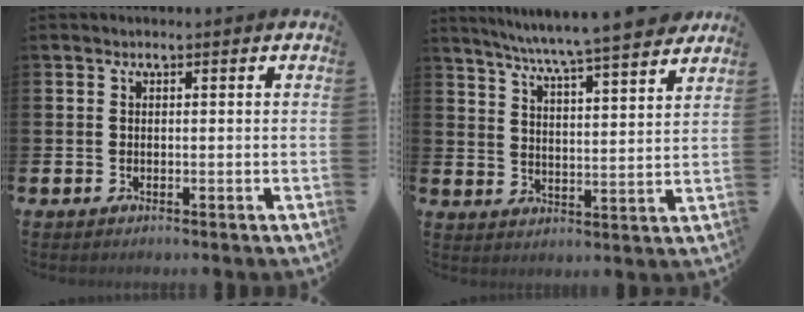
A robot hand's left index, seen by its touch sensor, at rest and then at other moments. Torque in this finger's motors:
{"motor_torque": [0.94, -1.20, 0.69, 0.10]}